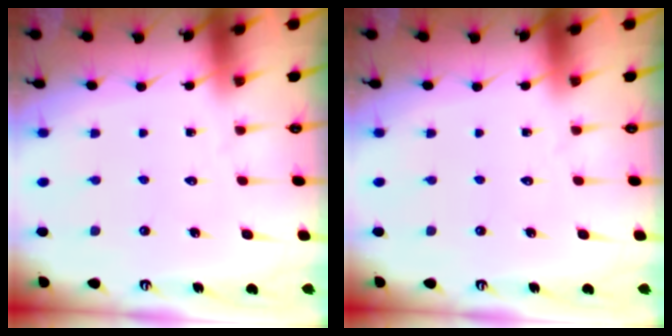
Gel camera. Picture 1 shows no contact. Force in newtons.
{"total": 0.0}